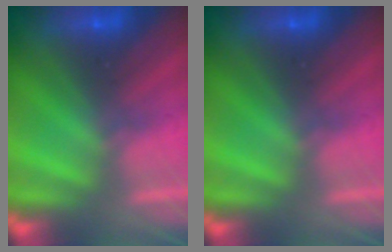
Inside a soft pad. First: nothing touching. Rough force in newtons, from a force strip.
{"total": 0.0}